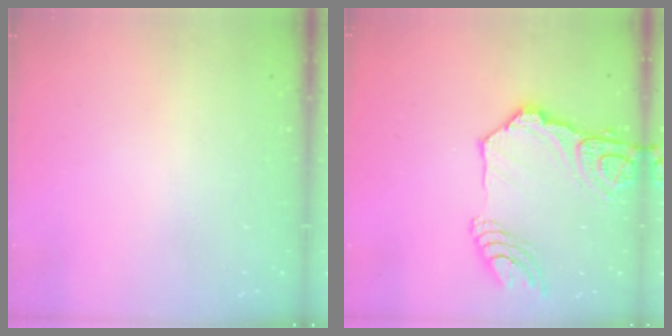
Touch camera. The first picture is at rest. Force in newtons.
{"total": 18.2, "press": 18.1, "slide": 2.0}